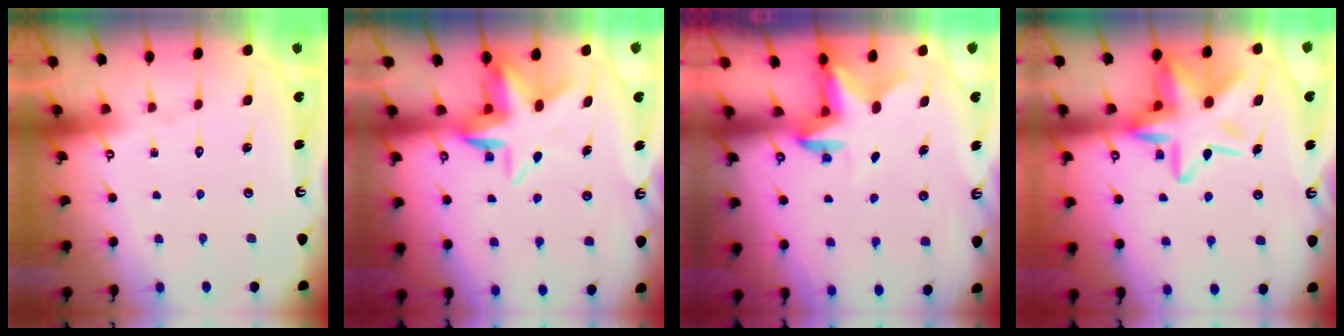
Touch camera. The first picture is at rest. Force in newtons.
{"total": 7.1, "press": 6.9, "slide": 1.4}
{"total": 2.8, "press": 2.8, "slide": 0.6}
{"total": 17.4, "press": 17.3, "slide": 1.5}